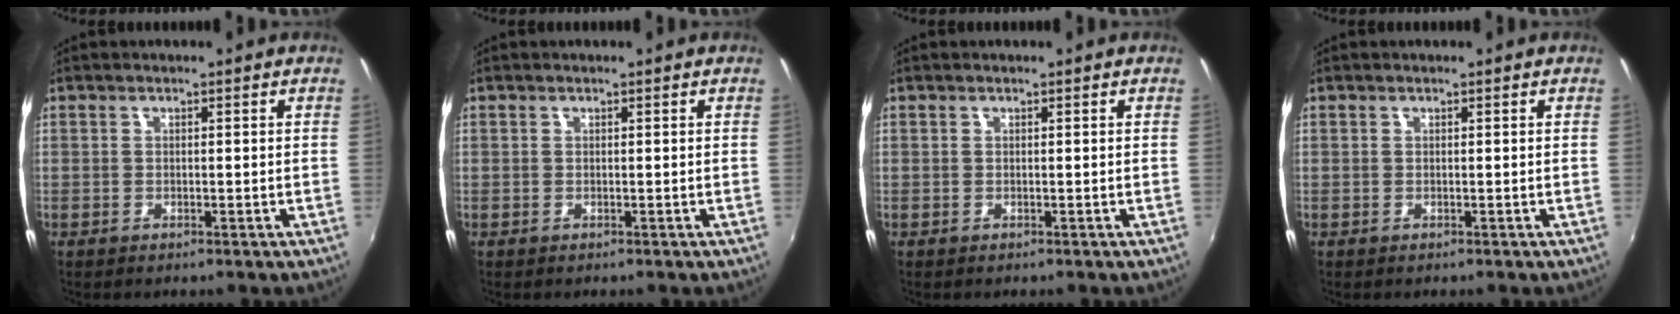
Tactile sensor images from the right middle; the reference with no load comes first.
{"total": 0.0}
{"total": 0.0}
{"total": 0.0}